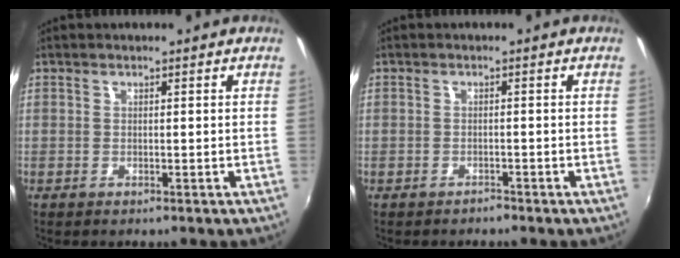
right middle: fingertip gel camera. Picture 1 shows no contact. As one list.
[{"total": 1.1, "force": [-1.0, 0.4, -0.1], "torque": [-0.003, 0.004, -0.016]}]